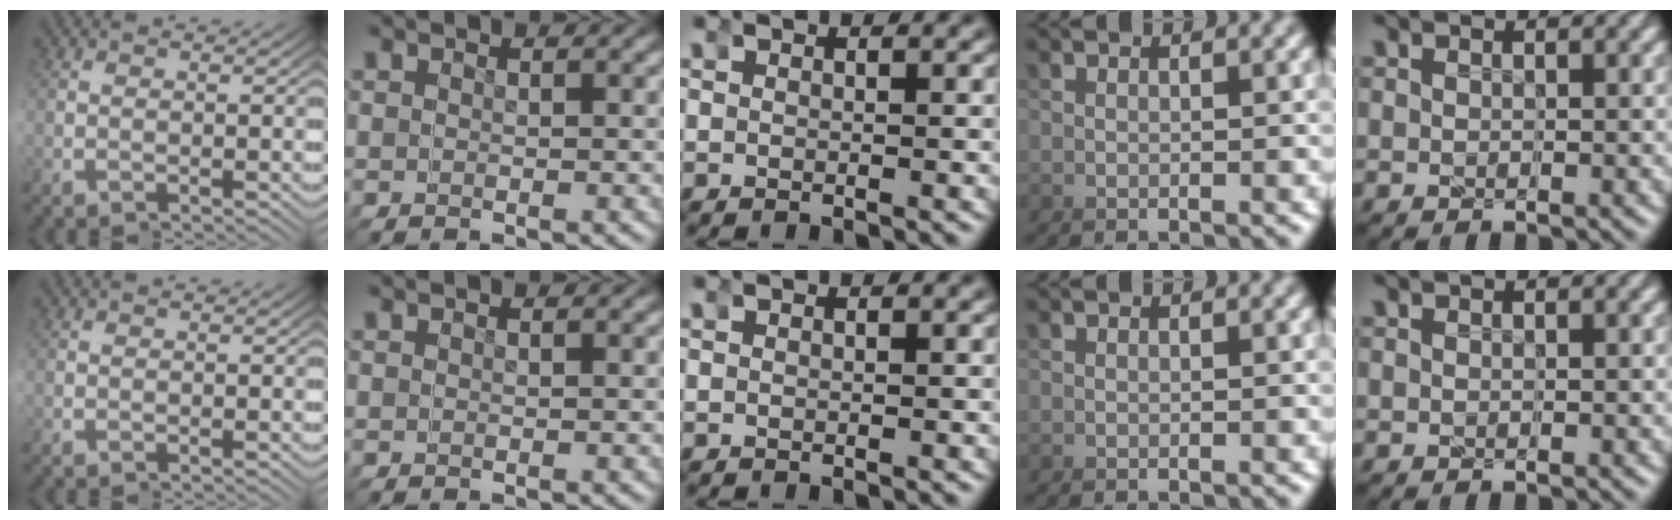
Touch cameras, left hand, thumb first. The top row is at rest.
{}